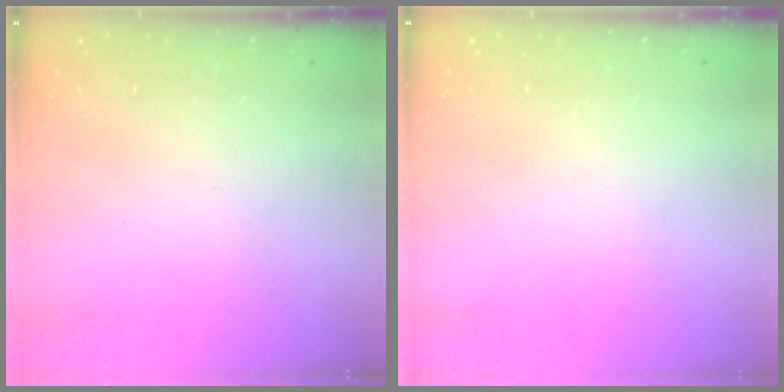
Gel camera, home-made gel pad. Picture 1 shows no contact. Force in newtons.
{"total": 0.0}